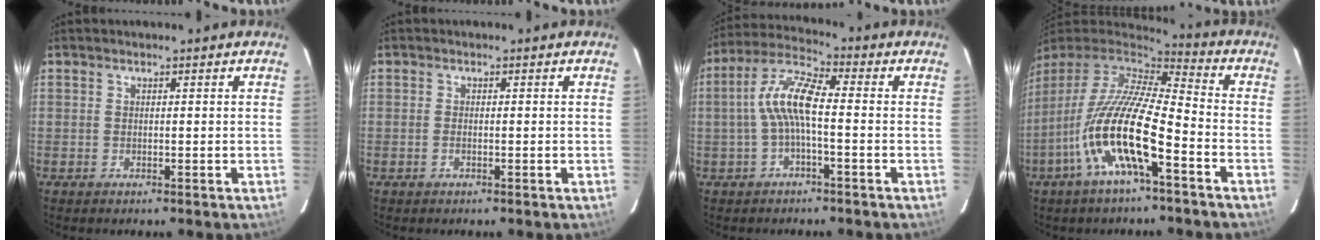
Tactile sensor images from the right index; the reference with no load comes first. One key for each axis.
{"total": 1.0, "fx": -0.4, "fy": 0.5, "fz": 0.8, "tx": -0.018, "ty": 0.000, "tz": -0.008}
{"total": 8.3, "fx": -1.0, "fy": 2.0, "fz": 8.0, "tx": -0.174, "ty": 0.016, "tz": -0.018}
{"total": 18.2, "fx": -7.7, "fy": 4.3, "fz": 15.9, "tx": -0.294, "ty": -0.030, "tz": -0.153}